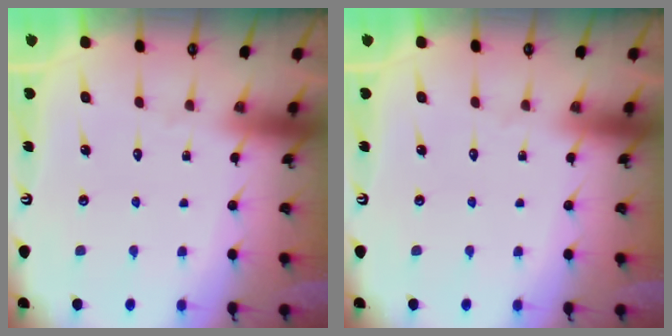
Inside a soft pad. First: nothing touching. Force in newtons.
{"total": 0.0}